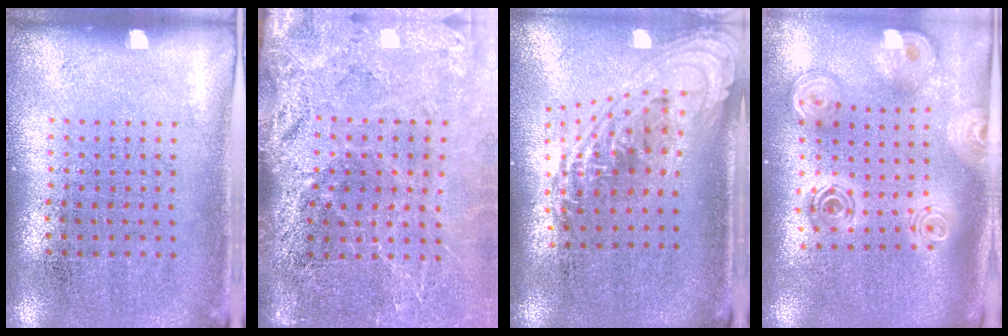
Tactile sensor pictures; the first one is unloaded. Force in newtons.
{"total": 4.0, "press": 3.3, "slide": 2.2}
{"total": 2.2, "press": 1.6, "slide": 1.5}
{"total": 2.6, "press": 2.0, "slide": 1.7}